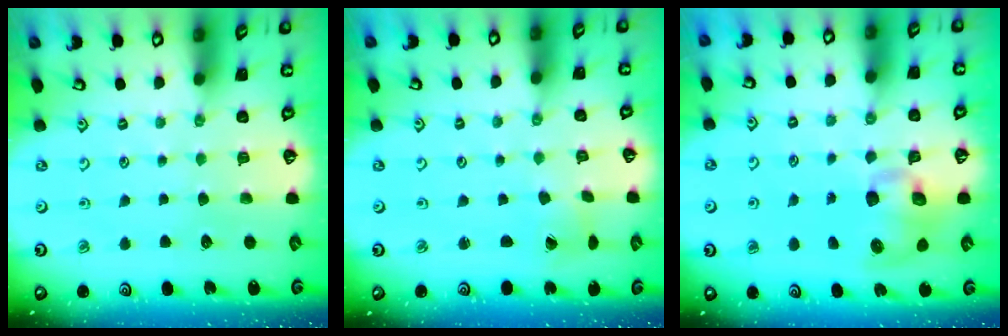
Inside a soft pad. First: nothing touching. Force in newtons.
{"total": 1.6, "press": 1.6, "slide": 0.2}
{"total": 9.7, "press": 9.6, "slide": 1.3}